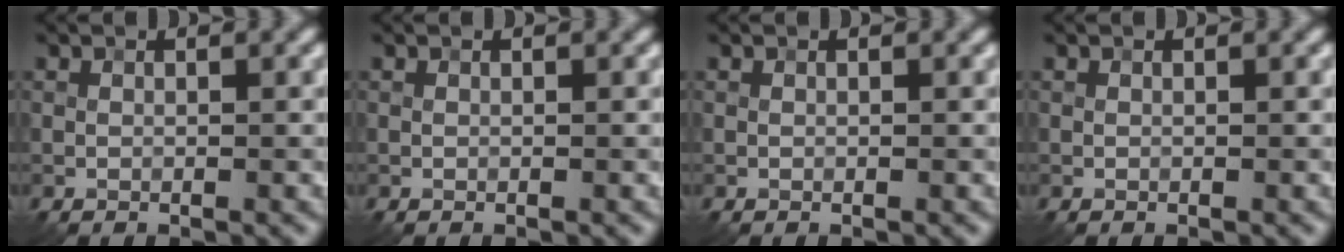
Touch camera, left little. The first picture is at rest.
{"total": 0.0}
{"total": 0.0}
{"total": 0.0}